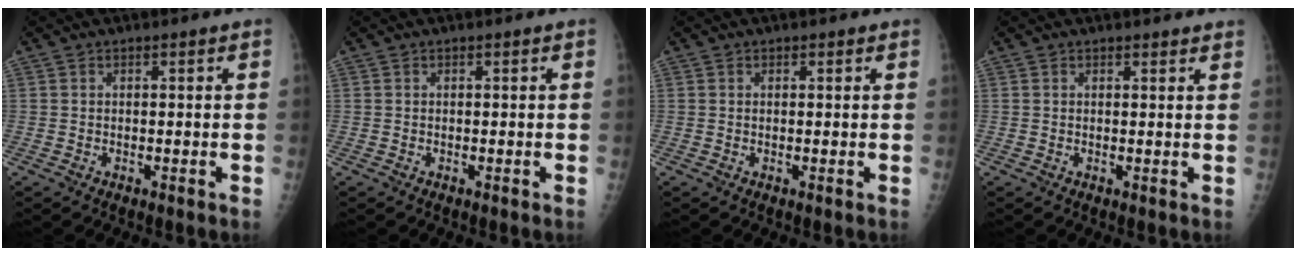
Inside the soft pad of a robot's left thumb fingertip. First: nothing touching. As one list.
[{"total": 0.0}, {"total": 0.0}, {"total": 1.9, "force": [1.8, 0.4, 0.5], "torque": [-0.001, -0.006, 0.018]}]